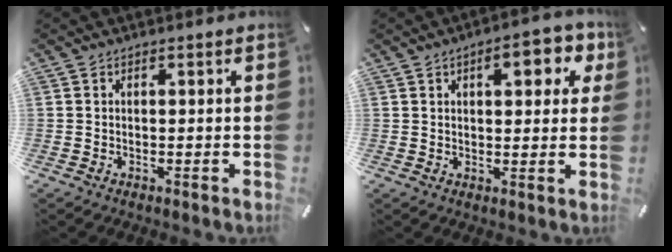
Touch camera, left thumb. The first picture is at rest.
{"total": 9.4, "force": [3.8, 4.3, 7.4], "torque": [-0.091, -0.008, 0.056]}